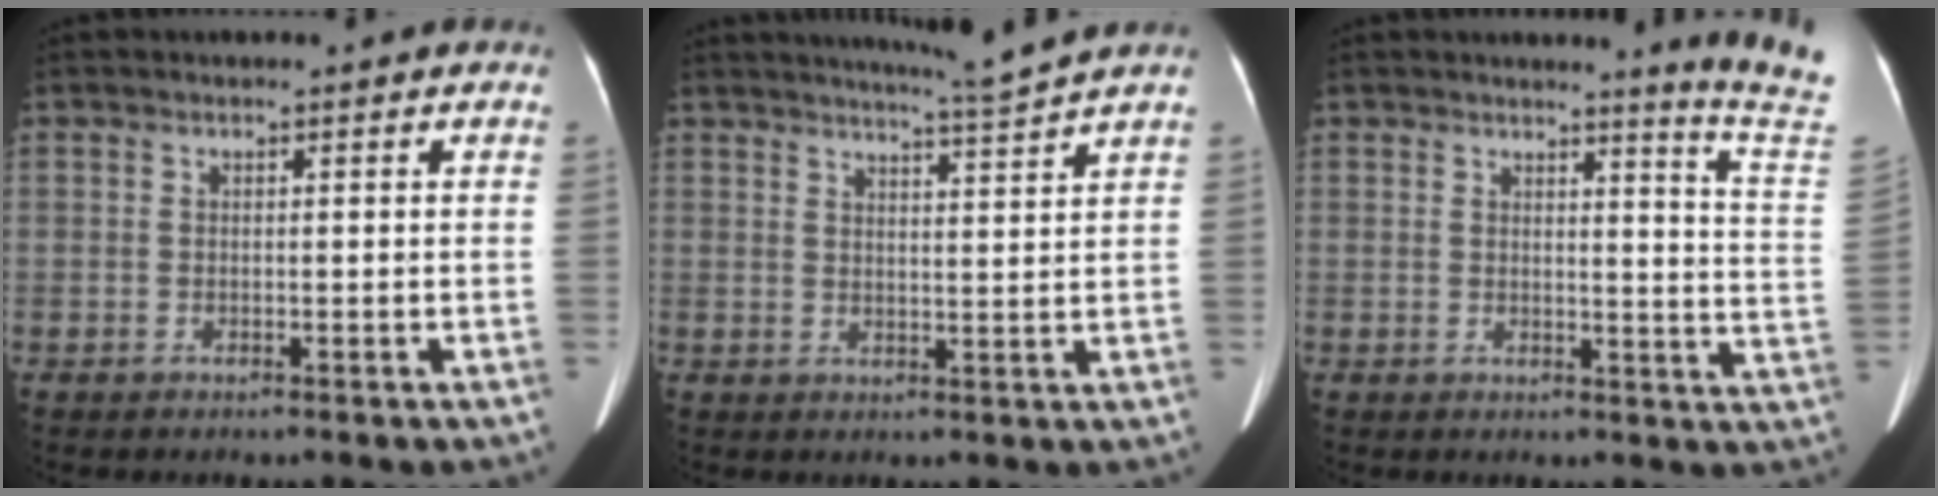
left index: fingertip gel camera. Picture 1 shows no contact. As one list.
[{"total": 5.9, "force": [5.4, -2.0, 1.4], "torque": [-0.030, -0.016, 0.084]}, {"total": 9.7, "force": [9.0, -2.9, 2.2], "torque": [-0.030, -0.111, 0.087]}]